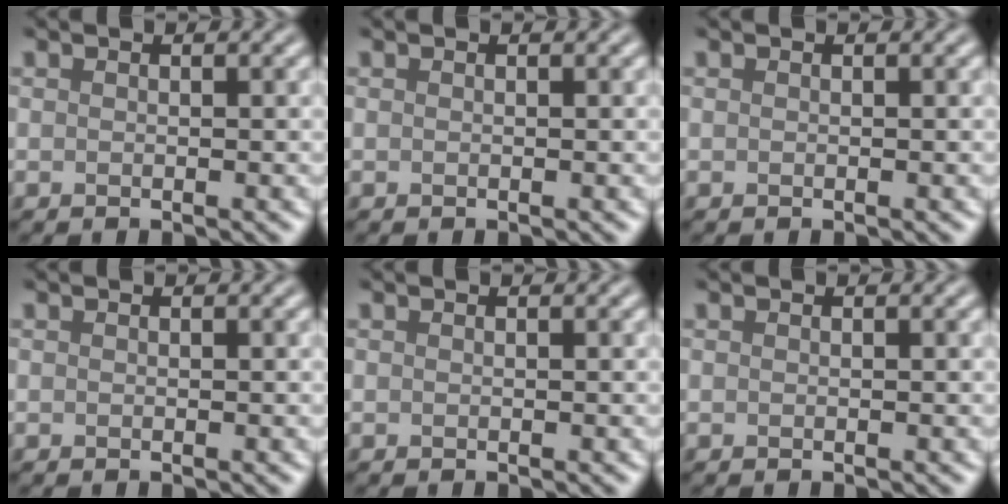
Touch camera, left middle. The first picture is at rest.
{"total": 0.0}
{"total": 0.0}
{"total": 0.0}
{"total": 0.0}
{"total": 0.0}